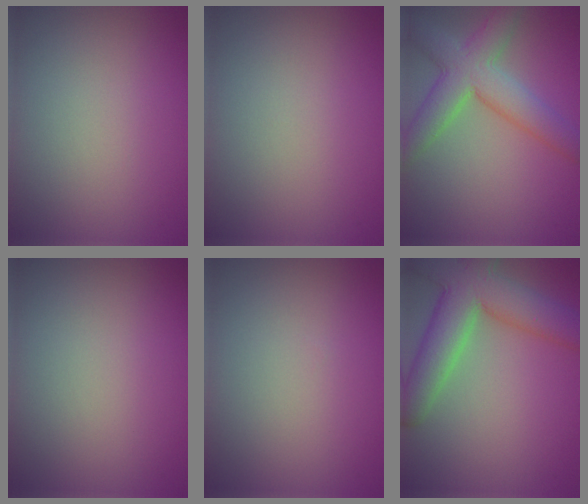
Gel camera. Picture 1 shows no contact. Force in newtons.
{"total": 0.0}
{"total": 6.6, "press": 6.5, "slide": 0.3}
{"total": 0.0}
{"total": 0.0}
{"total": 8.8, "press": 8.8, "slide": 0.5}